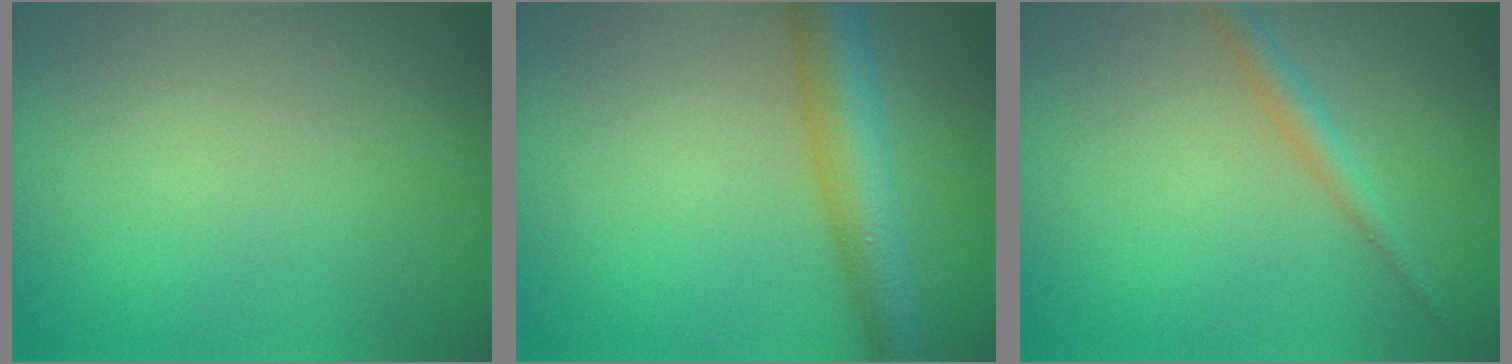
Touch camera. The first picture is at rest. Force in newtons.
{"total": 5.6, "press": 5.6, "slide": 0.2}
{"total": 1.8, "press": 1.8, "slide": 0.1}